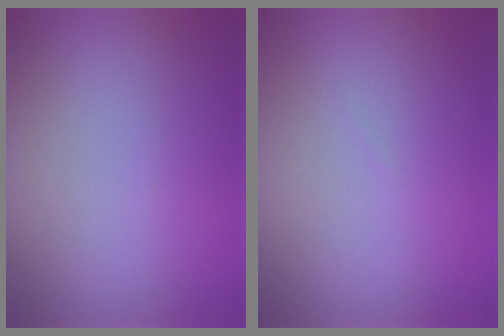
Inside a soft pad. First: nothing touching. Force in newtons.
{"total": 0.0}